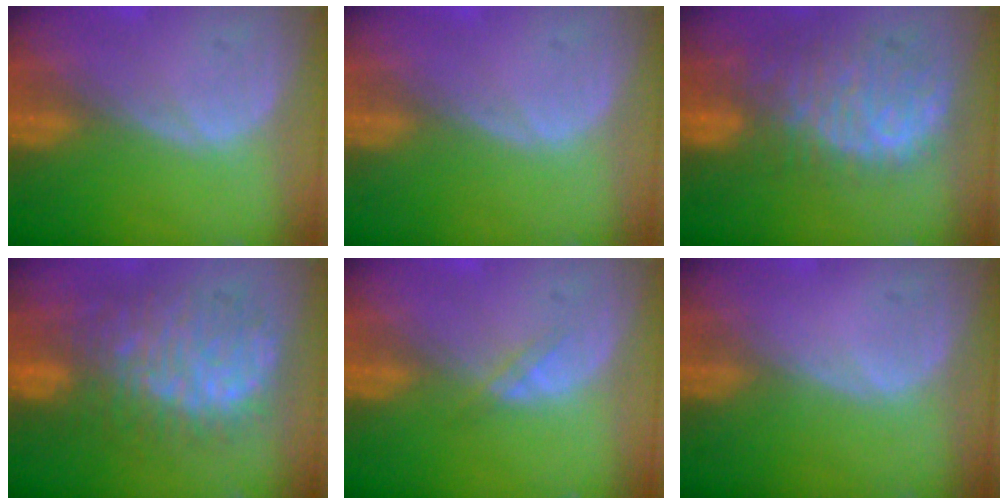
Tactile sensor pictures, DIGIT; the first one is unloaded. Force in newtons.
{"total": 0.0}
{"total": 11.2, "press": 9.6, "slide": 5.7}
{"total": 11.9, "press": 11.8, "slide": 1.4}
{"total": 1.3, "press": 1.3, "slide": 0.2}
{"total": 0.0}